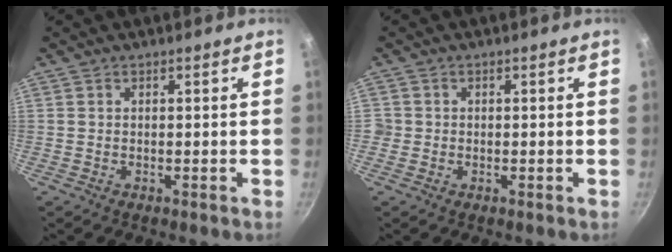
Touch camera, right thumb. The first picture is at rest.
{"total": 1.4, "force": [-0.3, 1.3, 0.2], "torque": [0.004, 0.006, -0.006]}